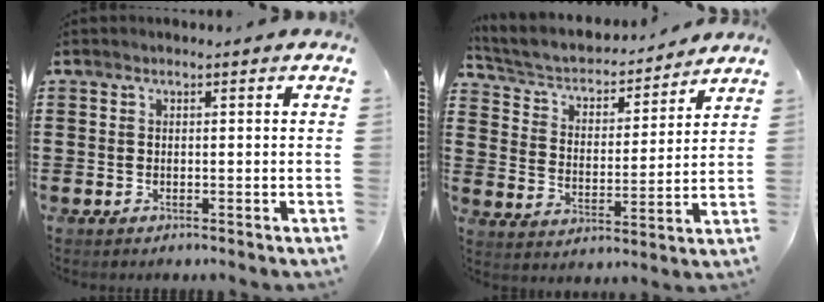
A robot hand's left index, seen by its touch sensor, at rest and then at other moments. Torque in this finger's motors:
{"motor_torque": [-0.12, -0.62, 0.14, 0.09]}